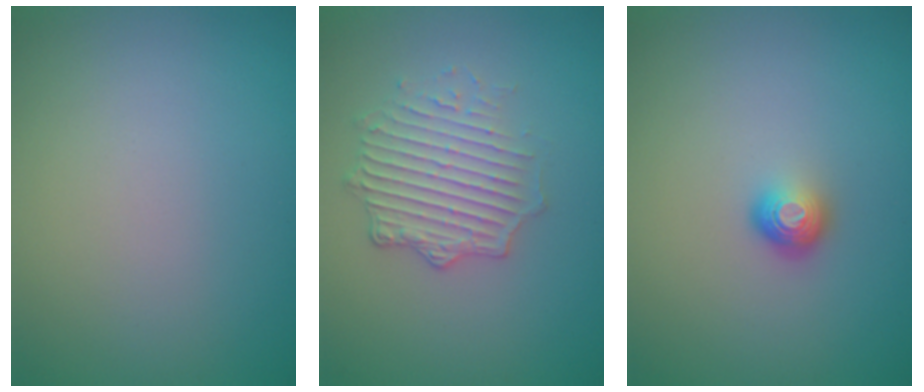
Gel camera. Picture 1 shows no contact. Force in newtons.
{"total": 3.7, "press": 3.2, "slide": 1.8}
{"total": 1.8, "press": 1.2, "slide": 1.3}